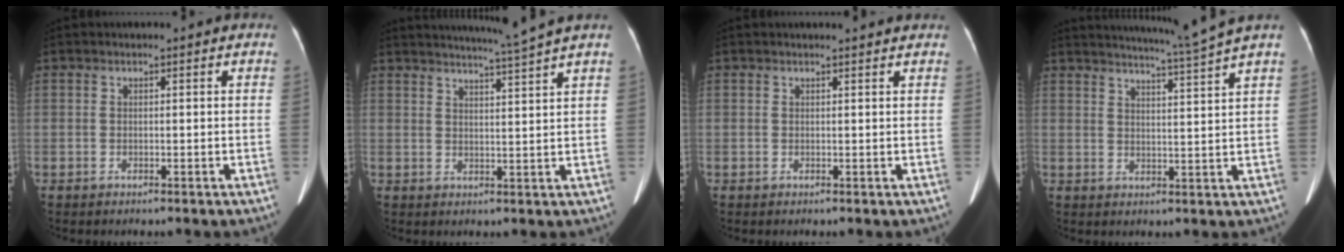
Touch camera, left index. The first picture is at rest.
{"total": 7.7, "force": [6.8, -2.4, 2.8], "torque": [-0.044, -0.015, 0.097]}
{"total": 2.9, "force": [2.8, -0.1, 0.8], "torque": [-0.011, 0.009, 0.030]}
{"total": 8.7, "force": [7.6, -2.9, 2.9], "torque": [-0.049, -0.031, 0.112]}